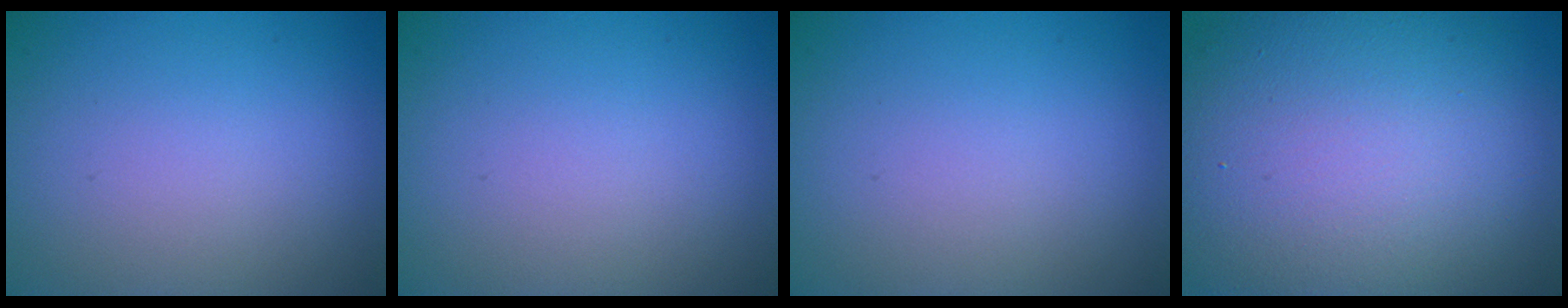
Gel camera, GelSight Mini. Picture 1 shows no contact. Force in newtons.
{"total": 0.0}
{"total": 0.0}
{"total": 14.2, "press": 14.2, "slide": 1.1}